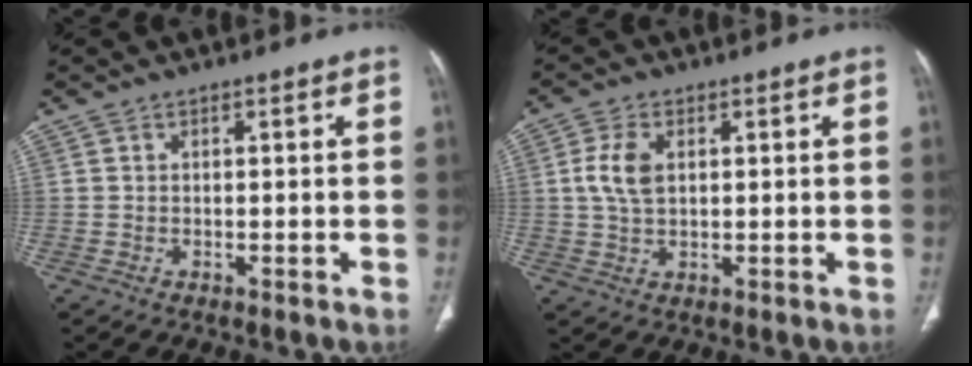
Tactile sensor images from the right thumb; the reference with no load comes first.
{"total": 5.6, "force": [1.1, 3.3, 4.4], "torque": [-0.098, 0.002, 0.021]}